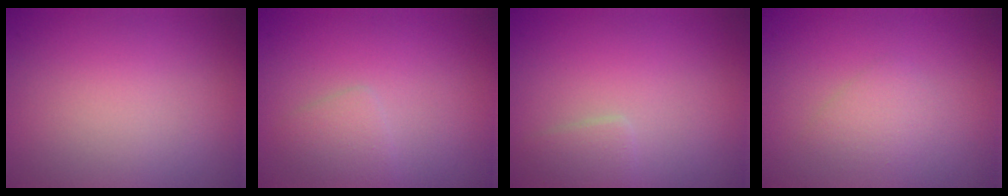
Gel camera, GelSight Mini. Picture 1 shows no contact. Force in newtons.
{"total": 1.6, "press": 1.6, "slide": 0.1}
{"total": 1.5, "press": 1.5, "slide": 0.1}
{"total": 1.6, "press": 1.6, "slide": 0.0}